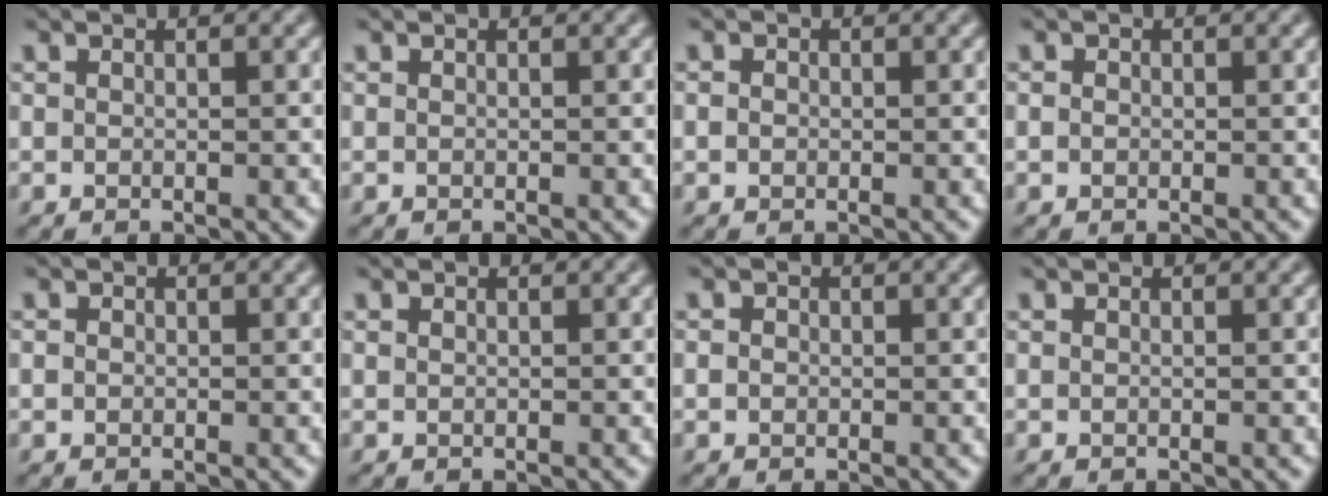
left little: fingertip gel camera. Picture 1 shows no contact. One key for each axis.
{"total": 0.0}
{"total": 1.2, "fx": 0.3, "fy": 1.0, "fz": 0.6, "tx": -0.005, "ty": 0.009, "tz": -0.001}
{"total": 0.8, "fx": 0.2, "fy": 0.7, "fz": 0.4, "tx": -0.006, "ty": 0.007, "tz": 0.001}
{"total": 1.0, "fx": 0.3, "fy": 0.8, "fz": 0.5, "tx": -0.007, "ty": 0.008, "tz": 0.004}
{"total": 0.0}
{"total": 1.5, "fx": 0.4, "fy": 1.2, "fz": 0.7, "tx": -0.005, "ty": 0.010, "tz": -0.001}
{"total": 0.0}